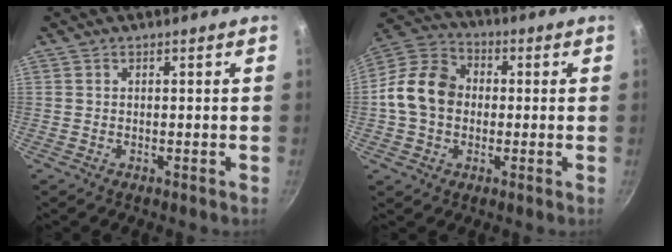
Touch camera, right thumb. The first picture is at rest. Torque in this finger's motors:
{"motor_torque": [-0.49, 0.63, 0.09, -0.12, 0.10]}